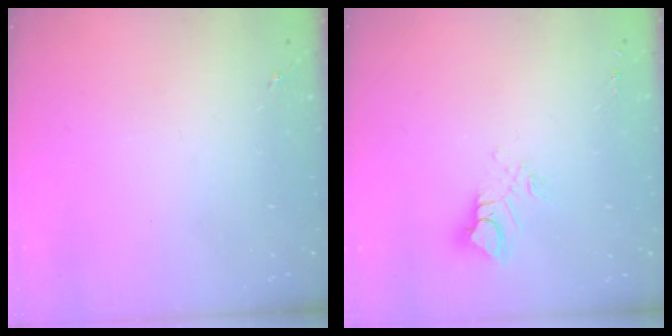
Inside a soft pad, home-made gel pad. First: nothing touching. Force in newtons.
{"total": 8.6, "press": 8.6, "slide": 0.9}